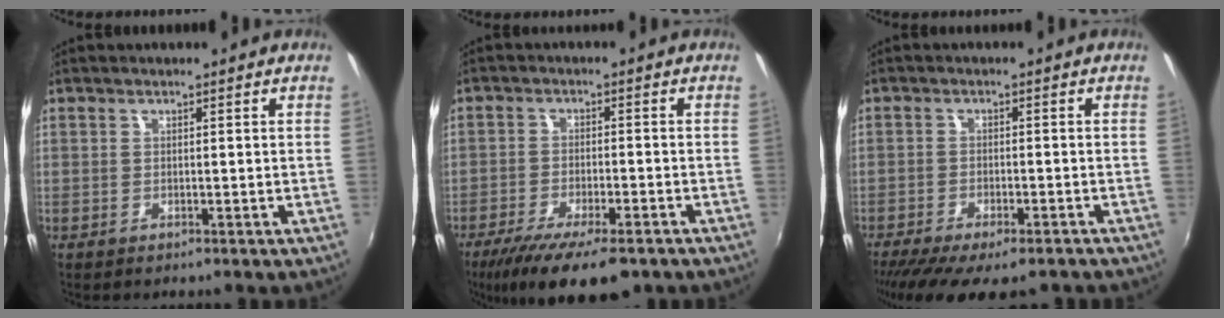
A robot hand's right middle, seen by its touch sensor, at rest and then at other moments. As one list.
[{"total": 13.5, "force": [-9.6, 4.0, 8.7], "torque": [-0.179, -0.041, -0.157]}, {"total": 13.3, "force": [-10.3, 3.8, 7.4], "torque": [-0.155, -0.049, -0.159]}]